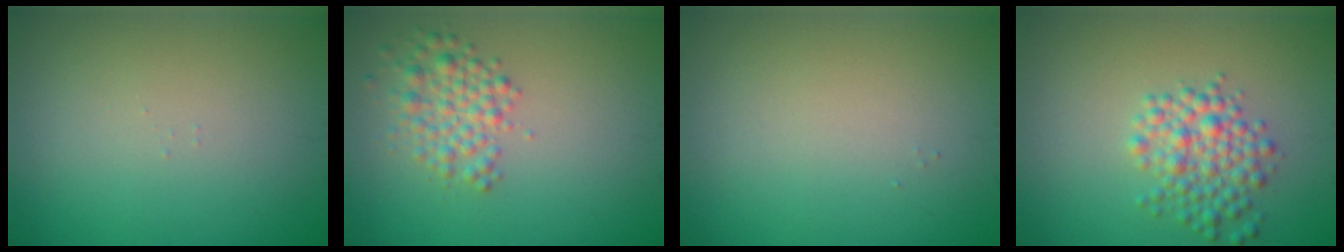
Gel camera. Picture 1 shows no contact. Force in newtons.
{"total": 2.9, "press": 2.9, "slide": 0.1}
{"total": 0.0}
{"total": 3.6, "press": 3.6, "slide": 0.0}